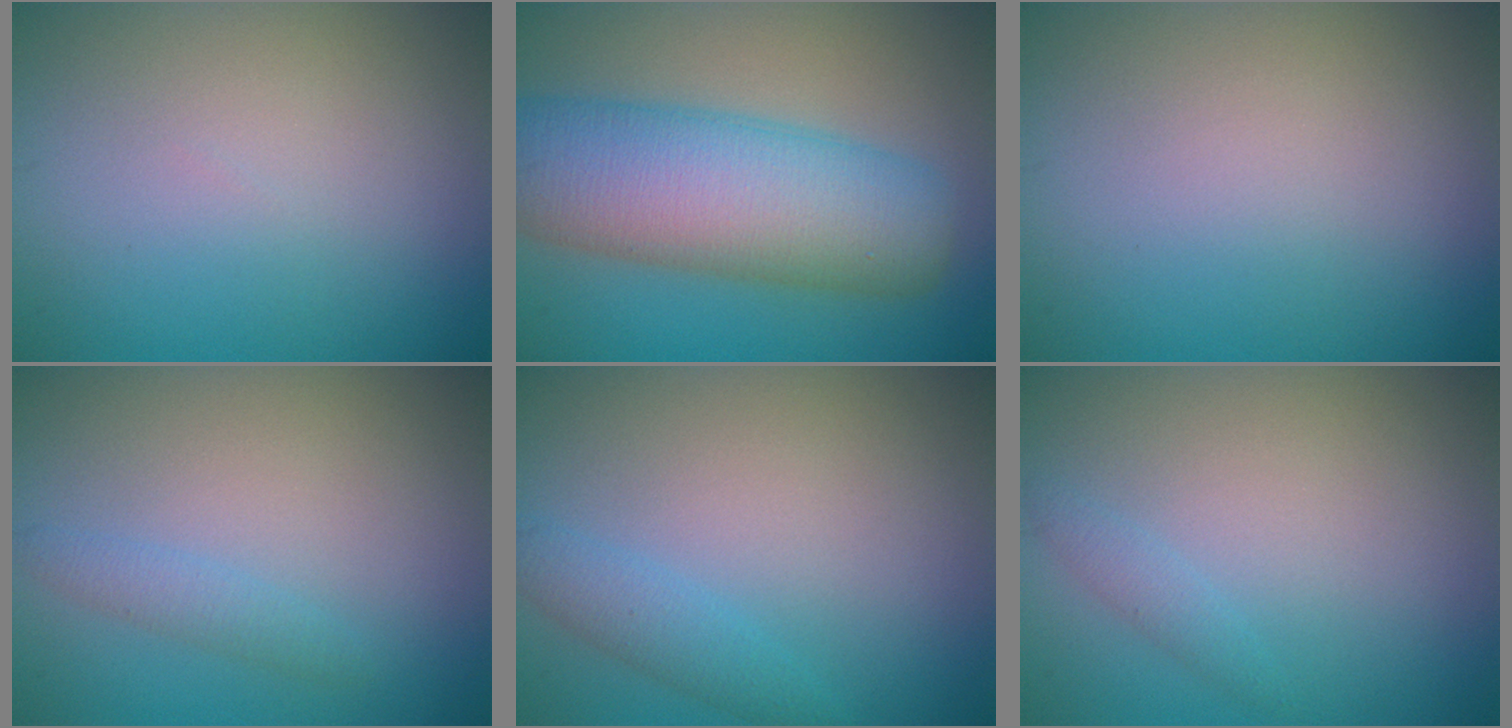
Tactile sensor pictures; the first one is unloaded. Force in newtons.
{"total": 10.8, "press": 10.8, "slide": 0.4}
{"total": 0.0}
{"total": 1.3, "press": 1.3, "slide": 0.1}
{"total": 2.0, "press": 2.0, "slide": 0.0}
{"total": 1.0, "press": 1.0, "slide": 0.1}